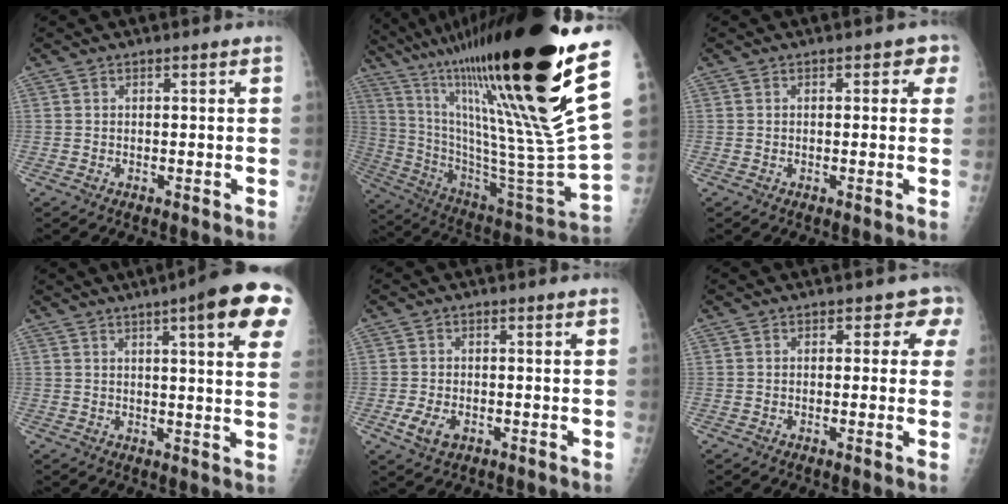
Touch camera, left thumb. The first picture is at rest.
{"total": 43.7, "force": [24.6, 7.1, 35.5], "torque": [-0.491, -0.077, 0.421]}
{"total": 2.4, "force": [0.9, 1.5, 1.6], "torque": [0.007, 0.004, 0.001]}
{"total": 14.7, "force": [7.1, 2.1, 12.7], "torque": [-0.148, -0.018, 0.081]}
{"total": 4.2, "force": [-1.5, 2.8, 2.8], "torque": [-0.049, -0.002, -0.024]}
{"total": 3.2, "force": [1.4, 2.3, 1.7], "torque": [0.018, 0.001, 0.003]}